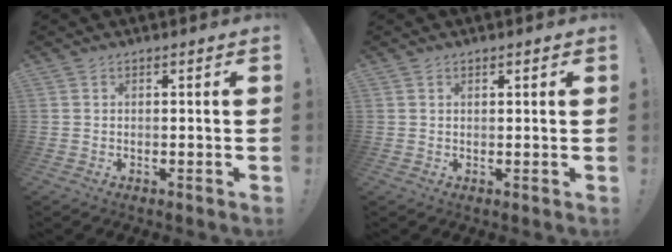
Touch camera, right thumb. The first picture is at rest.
{"total": 0.6, "force": [0.5, 0.3, 0.2], "torque": [0.002, -0.002, 0.008]}